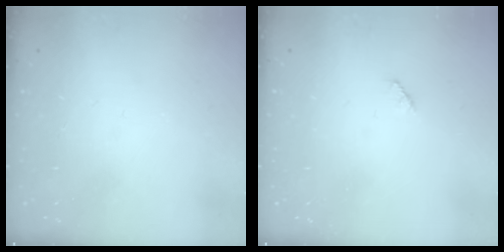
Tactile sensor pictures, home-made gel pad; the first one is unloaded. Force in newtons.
{"total": 2.5, "press": 2.5, "slide": 0.3}